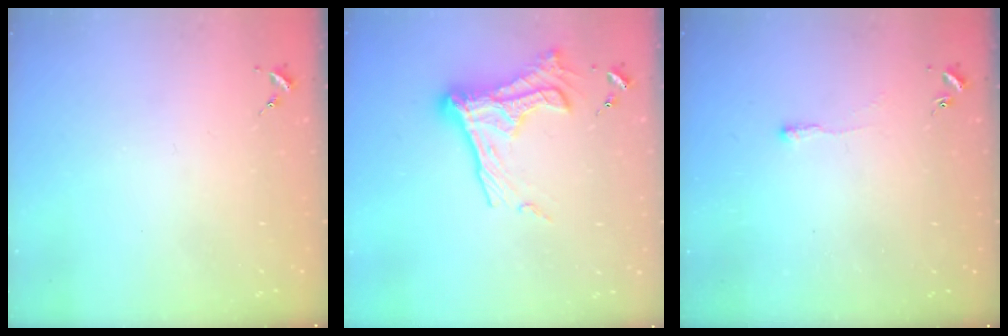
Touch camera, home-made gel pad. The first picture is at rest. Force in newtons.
{"total": 18.0, "press": 17.9, "slide": 1.4}
{"total": 2.5, "press": 2.5, "slide": 0.5}